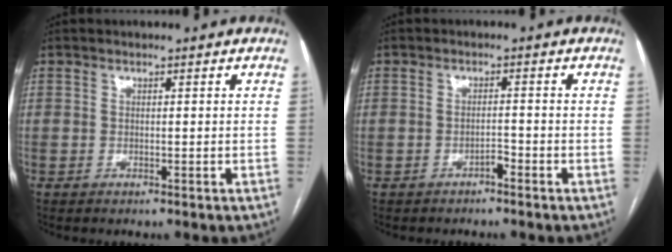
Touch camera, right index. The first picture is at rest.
{"total": 1.3, "force": [-1.1, 0.3, 0.7], "torque": [-0.010, 0.003, -0.016]}